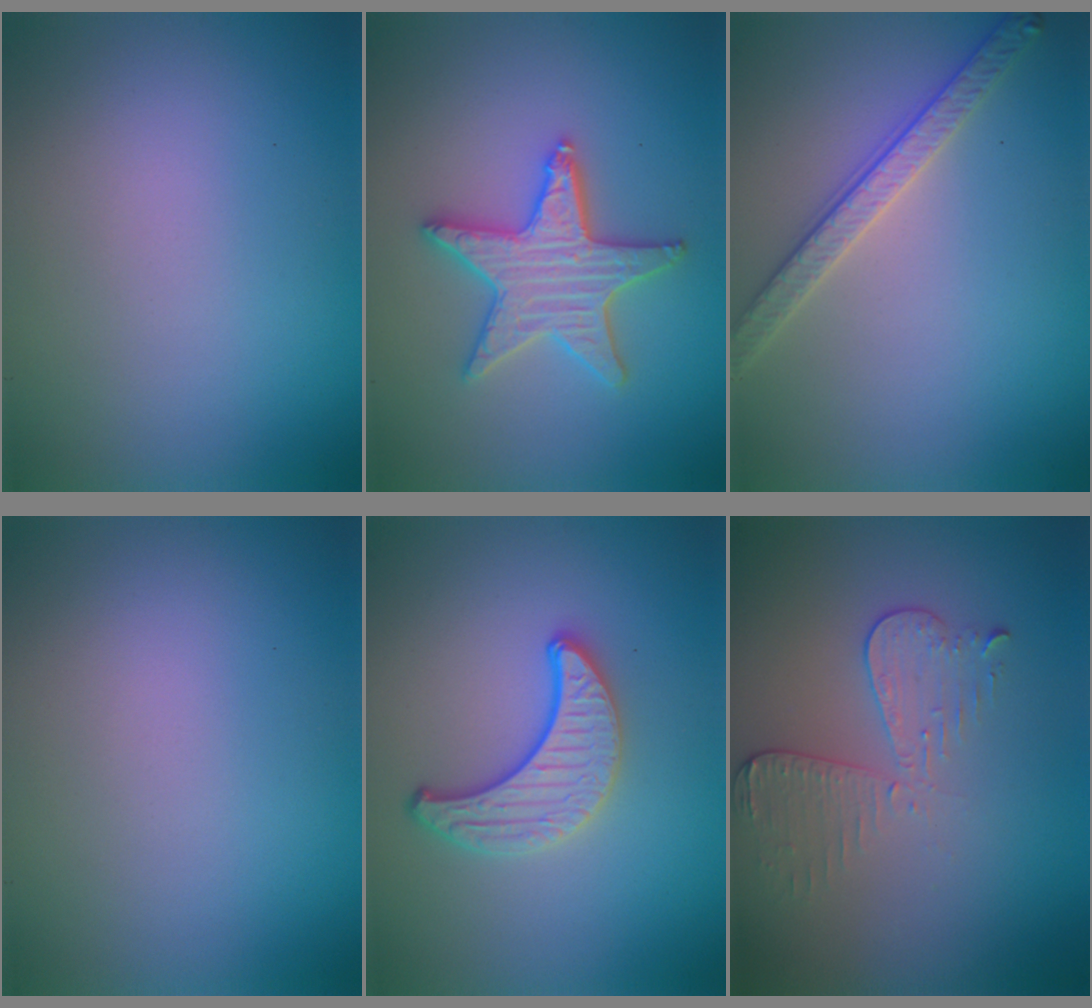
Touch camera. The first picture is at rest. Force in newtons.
{"total": 4.2, "press": 4.1, "slide": 0.8}
{"total": 2.8, "press": 2.7, "slide": 0.7}
{"total": 0.0}
{"total": 3.6, "press": 3.2, "slide": 1.6}
{"total": 3.2, "press": 2.9, "slide": 1.3}